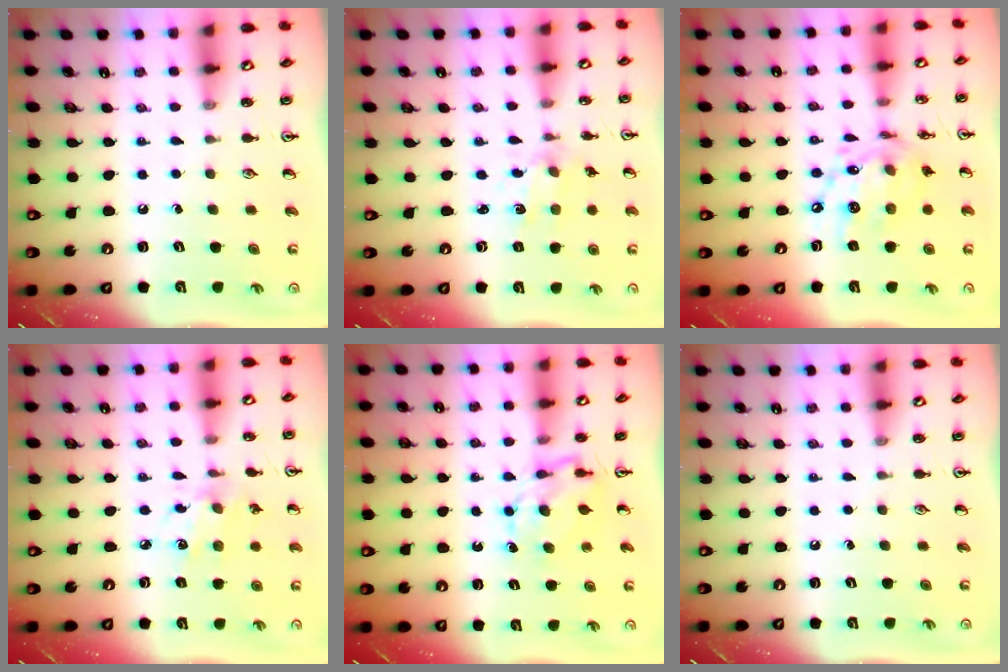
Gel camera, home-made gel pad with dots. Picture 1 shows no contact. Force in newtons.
{"total": 1.9, "press": 1.9, "slide": 0.5}
{"total": 14.8, "press": 14.8, "slide": 1.0}
{"total": 4.5, "press": 4.3, "slide": 1.1}
{"total": 6.4, "press": 6.4, "slide": 0.6}
{"total": 0.0}